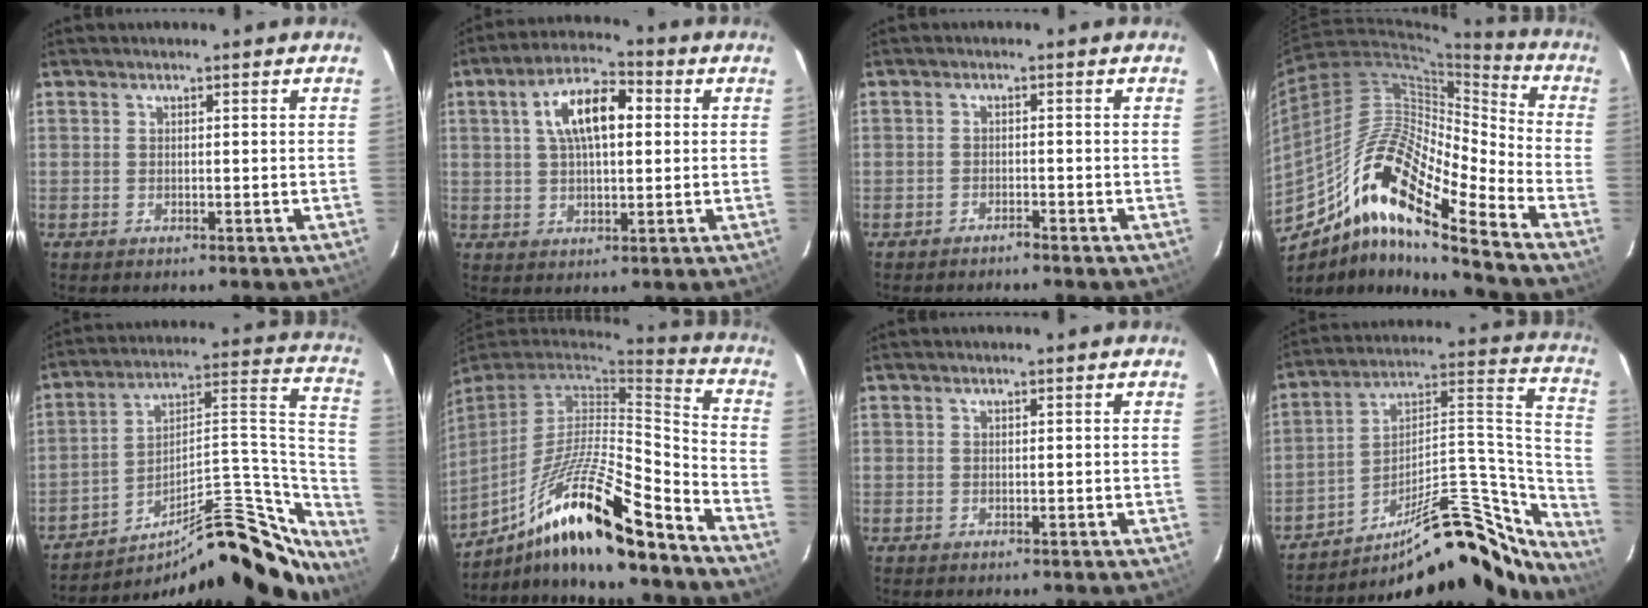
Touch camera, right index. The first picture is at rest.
{"total": 10.4, "force": [2.4, 4.6, 9.0], "torque": [-0.163, 0.026, 0.038]}
{"total": 1.5, "force": [-1.5, 0.1, 0.2], "torque": [-0.014, 0.000, -0.025]}
{"total": 18.1, "force": [-11.3, 3.1, 13.9], "torque": [-0.246, -0.006, -0.225]}
{"total": 27.2, "force": [-21.5, 7.7, 14.7], "torque": [-0.169, 0.044, -0.309]}
{"total": 21.3, "force": [-14.6, 2.5, 15.3], "torque": [-0.270, -0.028, -0.260]}
{"total": 0.0}
{"total": 28.5, "force": [-22.6, 8.5, 15.1], "torque": [-0.177, 0.049, -0.320]}